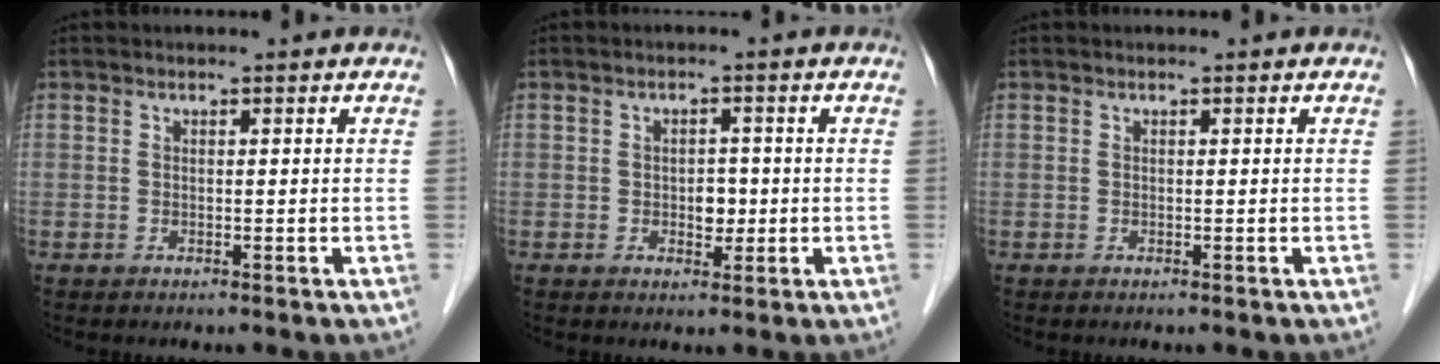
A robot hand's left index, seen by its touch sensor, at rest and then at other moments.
{"total": 2.6, "force": [-0.4, 1.7, 1.9], "torque": [-0.025, 0.003, -0.002]}
{"total": 0.0}